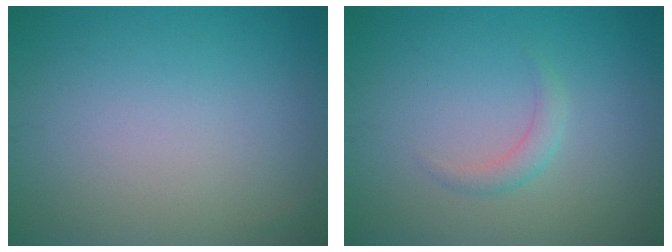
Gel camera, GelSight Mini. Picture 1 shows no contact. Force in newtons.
{"total": 1.4, "press": 1.4, "slide": 0.1}